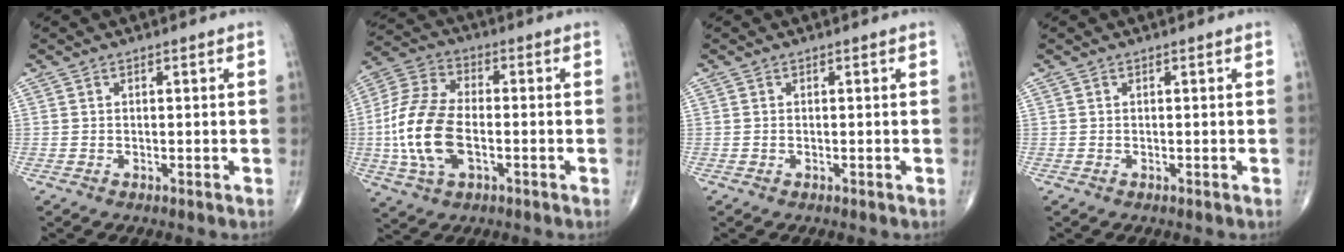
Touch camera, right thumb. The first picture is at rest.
{"total": 14.8, "force": [-2.5, 8.2, 12.0], "torque": [-0.257, 0.016, -0.048]}
{"total": 0.0}
{"total": 0.0}